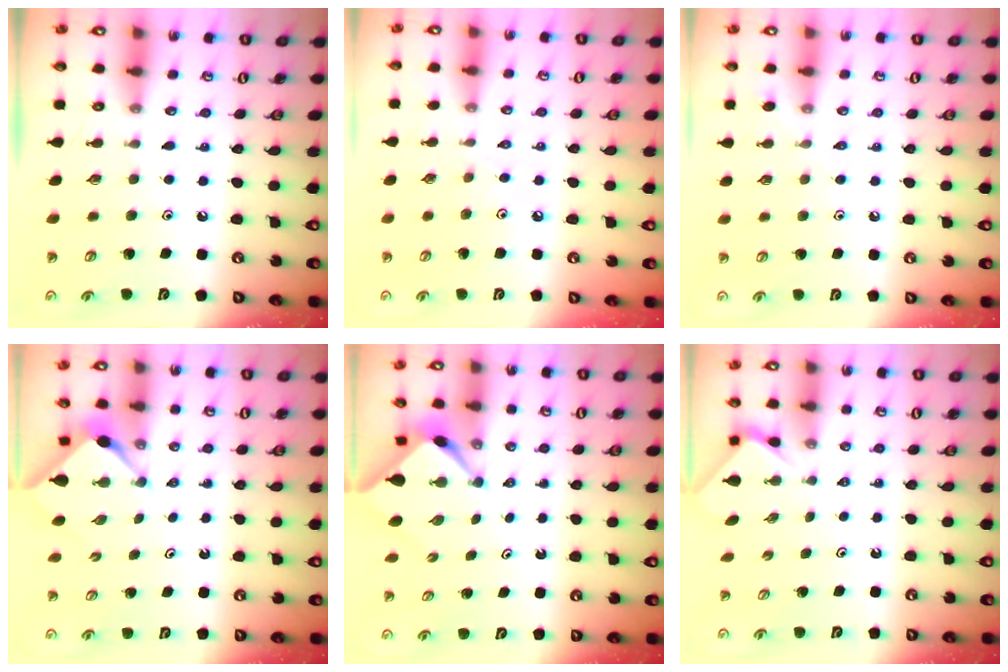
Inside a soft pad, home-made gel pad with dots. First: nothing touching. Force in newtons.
{"total": 2.1, "press": 2.1, "slide": 0.4}
{"total": 3.3, "press": 3.2, "slide": 0.6}
{"total": 3.0, "press": 3.0, "slide": 0.4}
{"total": 2.6, "press": 2.6, "slide": 0.4}
{"total": 1.9, "press": 1.9, "slide": 0.3}